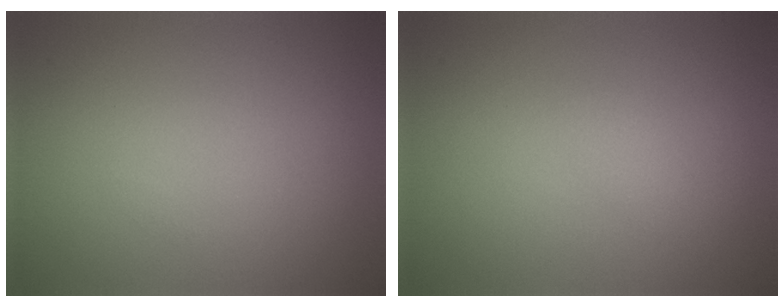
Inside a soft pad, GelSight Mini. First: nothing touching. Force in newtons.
{"total": 0.6, "press": 0.6, "slide": 0.1}